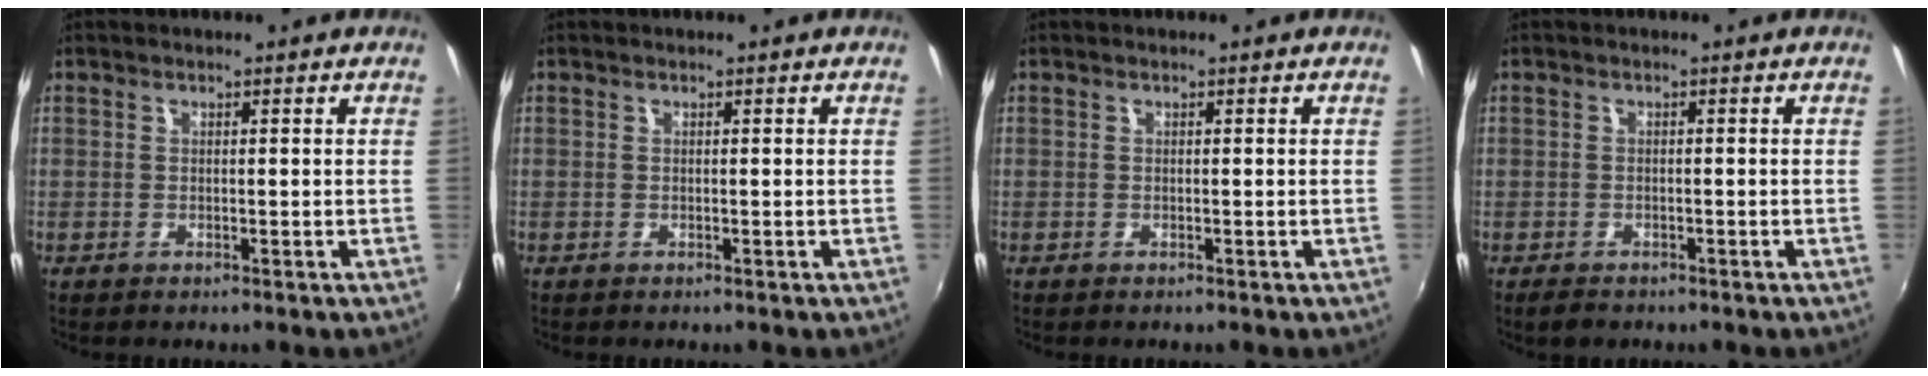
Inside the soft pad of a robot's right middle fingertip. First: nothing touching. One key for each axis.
{"total": 0.0}
{"total": 0.0}
{"total": 2.3, "fx": -1.8, "fy": 1.4, "fz": 0.7, "tx": -0.019, "ty": -0.005, "tz": -0.030}